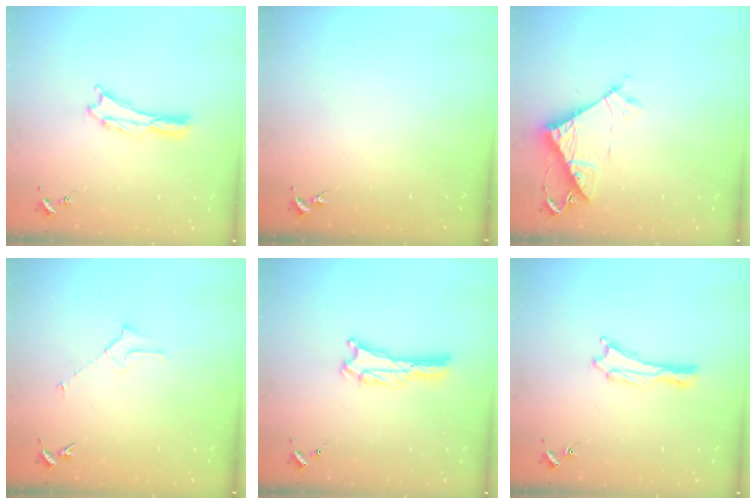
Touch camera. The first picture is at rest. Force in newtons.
{"total": 0.0}
{"total": 7.0, "press": 7.0, "slide": 0.7}
{"total": 2.3, "press": 2.3, "slide": 0.2}
{"total": 1.4, "press": 1.4, "slide": 0.1}
{"total": 0.6, "press": 0.6, "slide": 0.1}